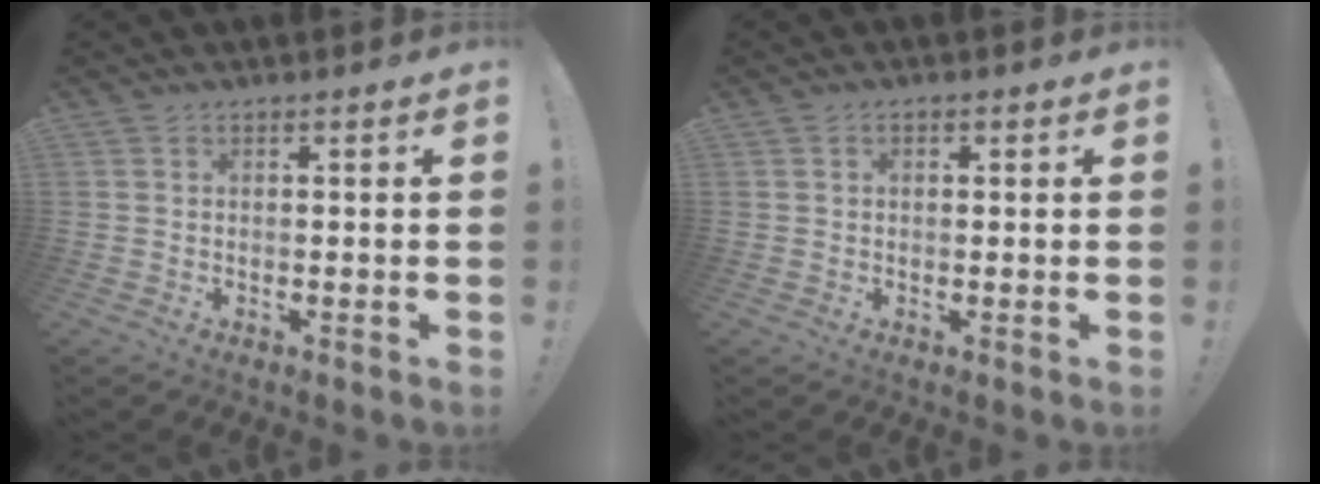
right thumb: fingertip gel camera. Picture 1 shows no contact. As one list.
[{"total": 1.0, "force": [0.0, 0.8, 0.6], "torque": [-0.006, 0.002, -0.002]}]